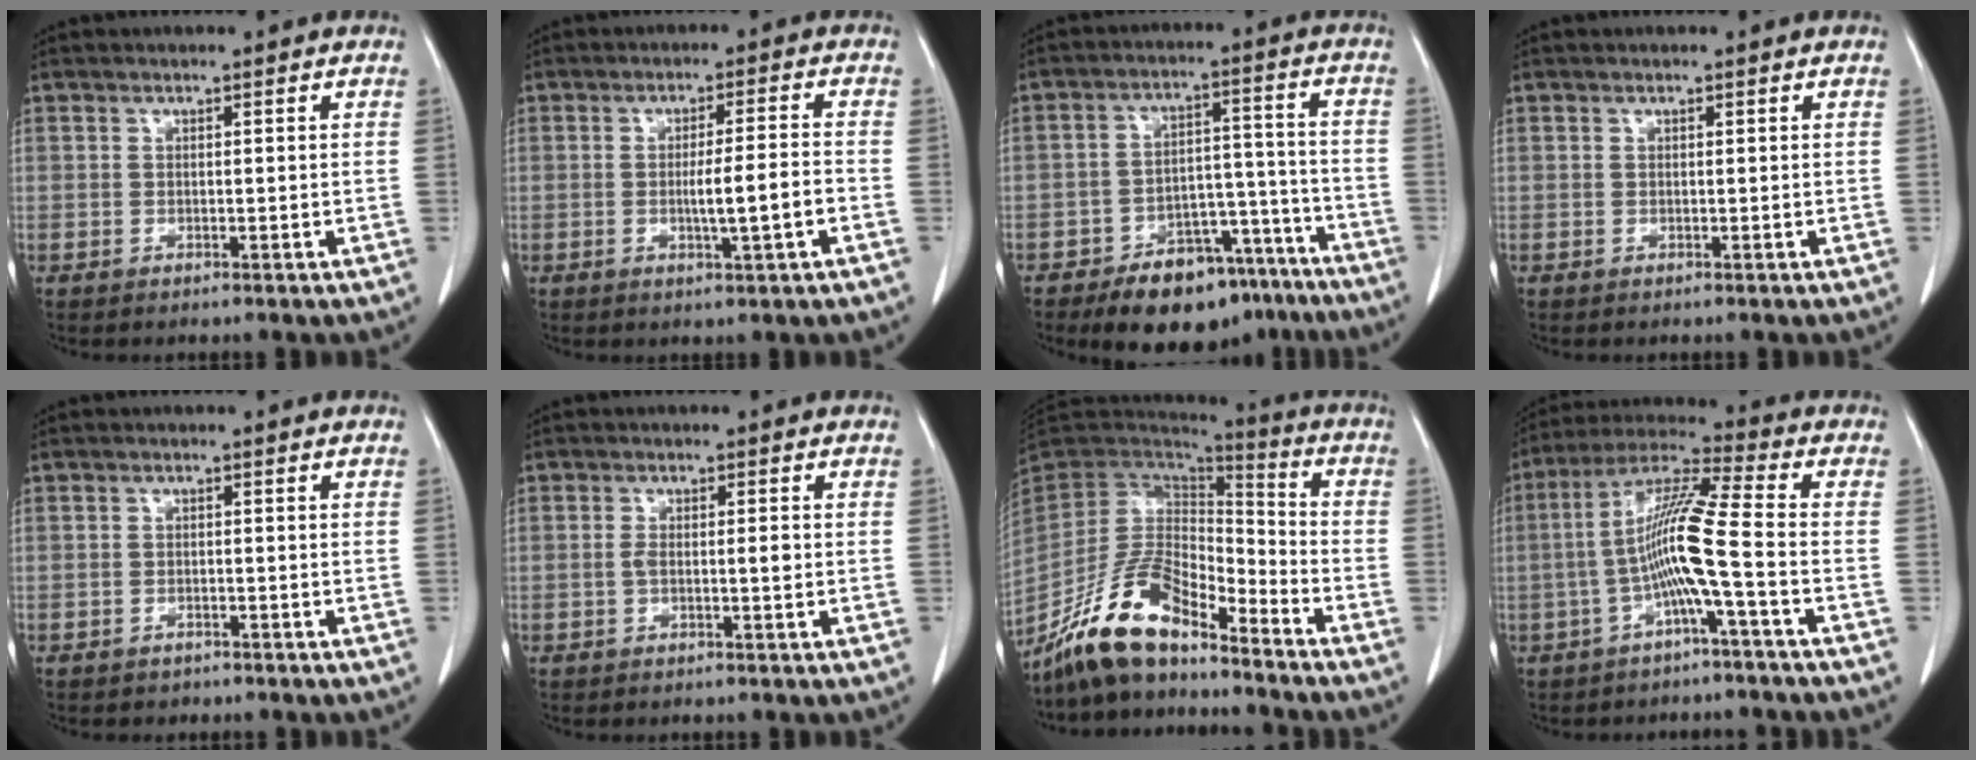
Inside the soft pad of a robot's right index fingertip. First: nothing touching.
{"total": 6.0, "force": [-1.5, -0.2, 5.8], "torque": [-0.095, -0.004, -0.022]}
{"total": 14.2, "force": [-10.5, 6.7, 6.8], "torque": [-0.072, 0.045, -0.157]}
{"total": 0.0}
{"total": 1.4, "force": [-1.1, 0.9, 0.1], "torque": [-0.009, 0.002, -0.017]}
{"total": 2.4, "force": [-0.3, 0.6, 2.3], "torque": [-0.044, 0.004, -0.004]}
{"total": 15.0, "force": [-12.0, 4.5, 7.7], "torque": [-0.145, 0.014, -0.227]}
{"total": 10.1, "force": [-2.5, -1.1, 9.8], "torque": [-0.193, 0.018, -0.053]}